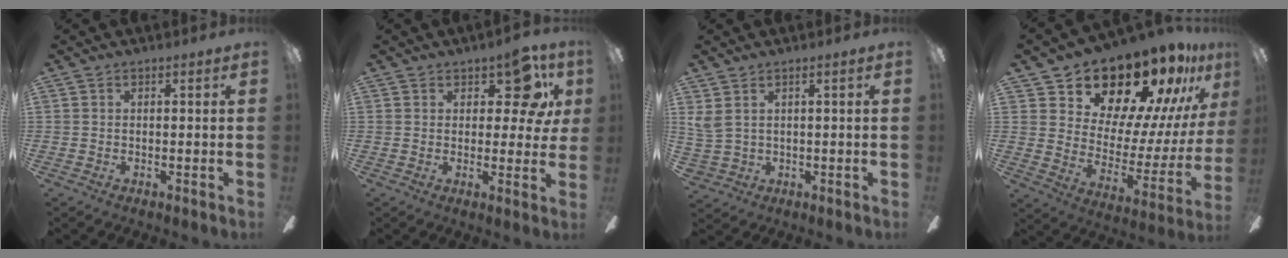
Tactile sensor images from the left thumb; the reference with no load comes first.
{"total": 10.0, "force": [4.8, 5.3, 7.0], "torque": [-0.077, -0.016, 0.082]}
{"total": 3.9, "force": [1.8, 2.7, 2.2], "torque": [-0.053, -0.003, 0.036]}
{"total": 20.9, "force": [17.6, 8.9, 7.0], "torque": [-0.103, -0.138, 0.314]}